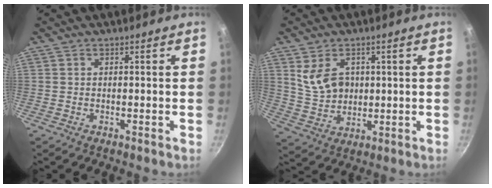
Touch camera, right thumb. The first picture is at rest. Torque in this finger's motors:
{"motor_torque": [-0.67, 0.96, 0.08, 0.37, 0.06]}